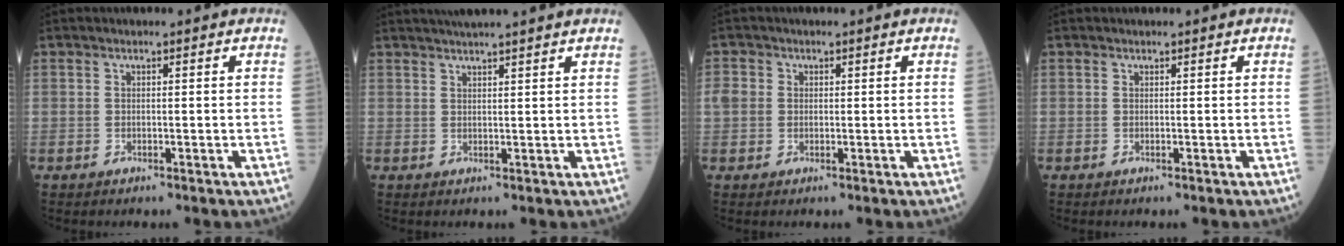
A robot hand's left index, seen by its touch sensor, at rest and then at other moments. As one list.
[{"total": 7.4, "force": [6.4, -0.7, 3.5], "torque": [-0.050, 0.028, 0.086]}, {"total": 2.5, "force": [0.1, 2.3, 0.9], "torque": [-0.025, 0.010, 0.003]}, {"total": 0.0}]